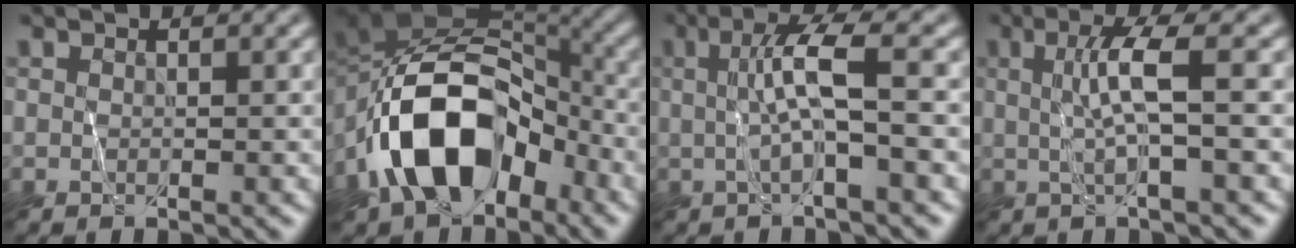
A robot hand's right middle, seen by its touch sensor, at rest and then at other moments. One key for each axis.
{"total": 12.6, "fx": -5.5, "fy": 7.7, "fz": 8.3, "tx": -0.137, "ty": 0.015, "tz": -0.103}
{"total": 4.0, "fx": -0.1, "fy": 0.5, "fz": 4.0, "tx": -0.078, "ty": 0.009, "tz": 0.006}
{"total": 3.3, "fx": 0.0, "fy": 0.3, "fz": 3.3, "tx": -0.071, "ty": 0.004, "tz": 0.009}